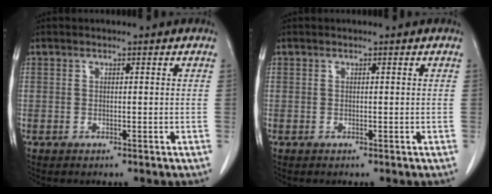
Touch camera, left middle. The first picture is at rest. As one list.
[{"total": 0.0}]